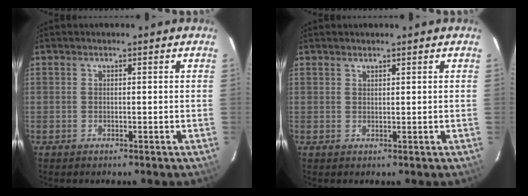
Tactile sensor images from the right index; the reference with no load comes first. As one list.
[{"total": 0.8, "force": [0.7, 0.2, 0.1], "torque": [-0.003, 0.001, 0.014]}]